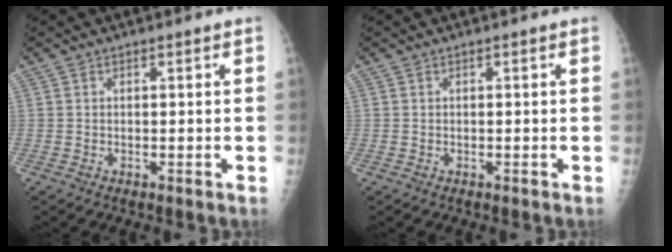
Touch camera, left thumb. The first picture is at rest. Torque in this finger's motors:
{"motor_torque": [0.00, 0.00, 0.00, 0.00, 0.00]}